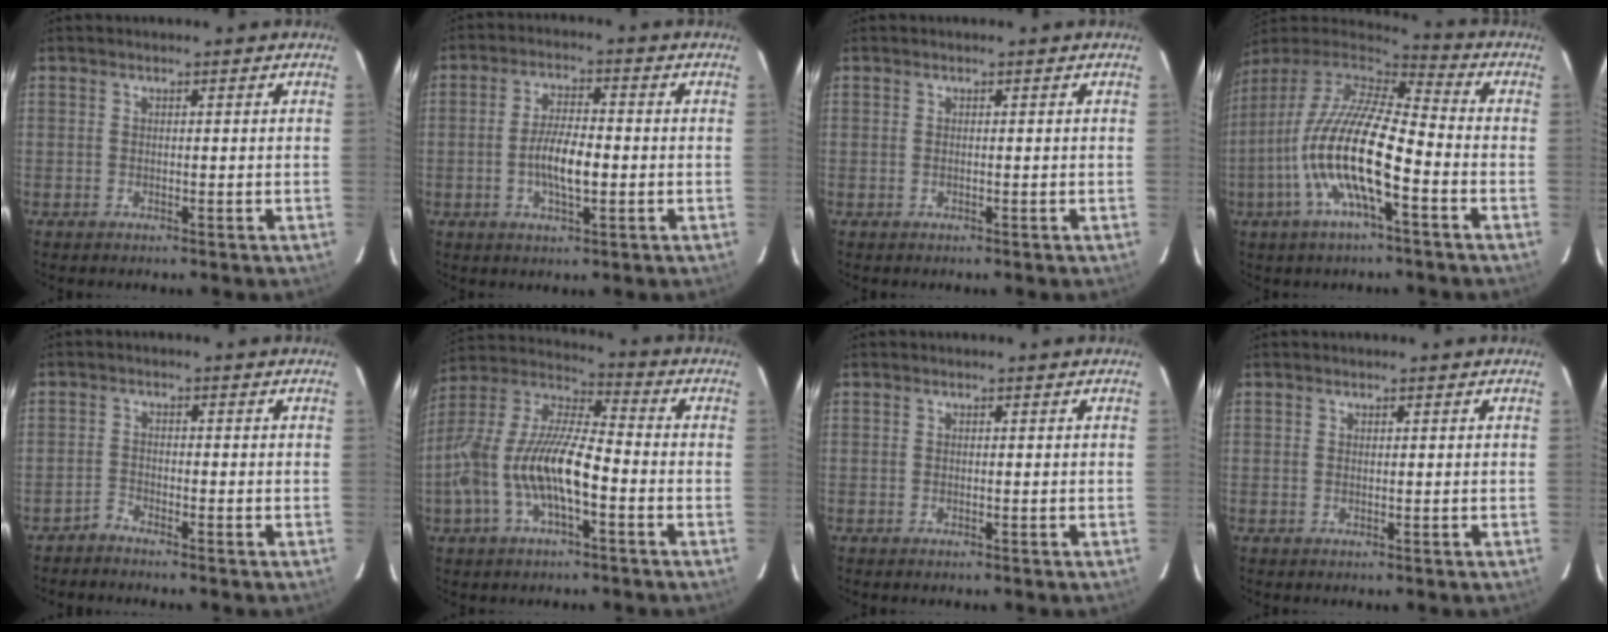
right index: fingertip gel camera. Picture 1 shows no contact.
{"total": 6.8, "force": [-1.4, 2.2, 6.3], "torque": [-0.123, 0.004, -0.025]}
{"total": 0.0}
{"total": 17.8, "force": [-5.9, 4.3, 16.3], "torque": [-0.306, -0.019, -0.120]}
{"total": 1.6, "force": [-1.6, 0.1, 0.0], "torque": [-0.003, 0.001, -0.037]}
{"total": 16.4, "force": [-4.9, 5.3, 14.8], "torque": [-0.294, -0.003, -0.095]}
{"total": 0.0}
{"total": 0.0}